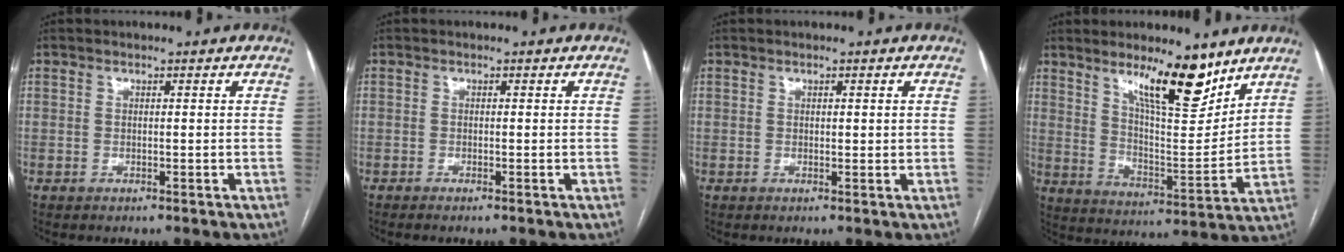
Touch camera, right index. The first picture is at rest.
{"total": 1.3, "force": [-1.1, -0.2, 0.7], "torque": [-0.009, 0.001, -0.015]}
{"total": 1.0, "force": [0.3, 0.4, 0.8], "torque": [-0.011, -0.001, 0.005]}
{"total": 12.1, "force": [8.5, 1.5, 8.5], "torque": [-0.138, -0.013, 0.148]}